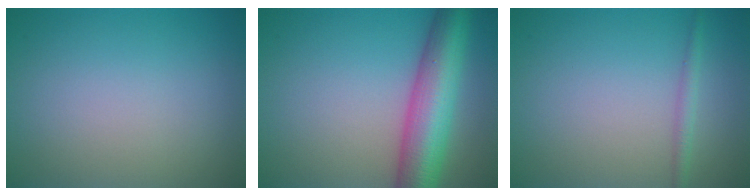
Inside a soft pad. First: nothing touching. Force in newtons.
{"total": 8.9, "press": 8.9, "slide": 0.3}
{"total": 1.3, "press": 1.3, "slide": 0.0}